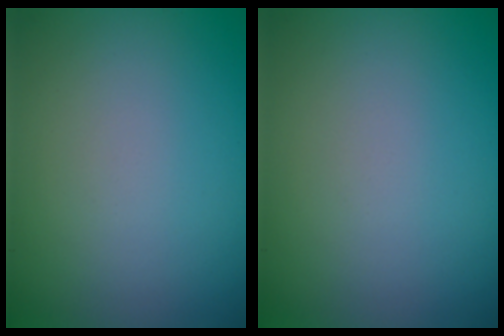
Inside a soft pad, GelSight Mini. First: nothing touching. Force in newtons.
{"total": 0.0}